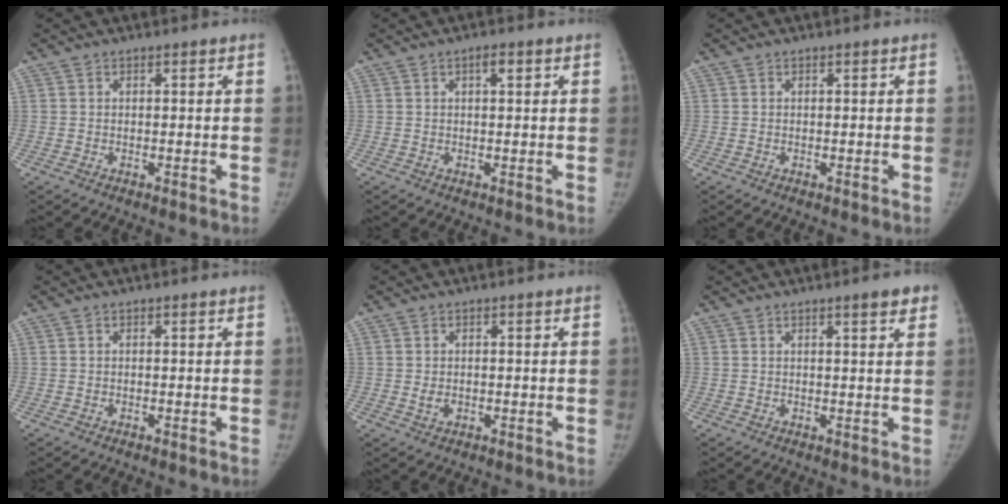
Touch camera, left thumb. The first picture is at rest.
{"total": 2.0, "force": [0.9, 0.7, 1.7], "torque": [-0.026, 0.000, 0.012]}
{"total": 0.0}
{"total": 0.0}
{"total": 1.8, "force": [-0.2, 1.3, 1.1], "torque": [-0.016, 0.000, -0.002]}
{"total": 3.5, "force": [2.2, 0.5, 2.7], "torque": [-0.029, -0.008, 0.027]}